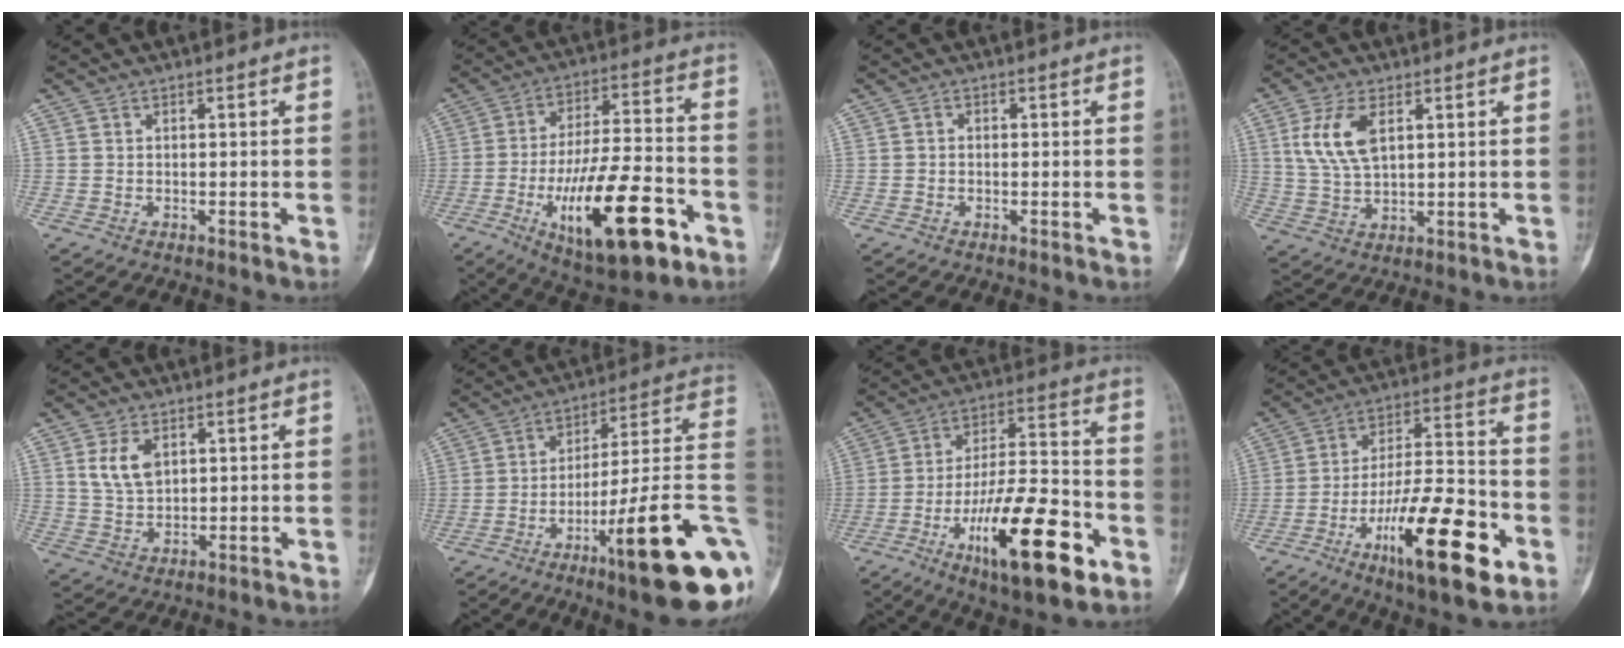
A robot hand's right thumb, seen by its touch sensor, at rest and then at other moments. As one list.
[{"total": 22.0, "force": [-8.8, 7.7, 18.6], "torque": [-0.314, 0.032, -0.132]}, {"total": 0.6, "force": [-0.1, 0.5, 0.3], "torque": [0.001, 0.003, -0.007]}, {"total": 8.8, "force": [3.1, 4.4, 7.0], "torque": [-0.141, -0.006, 0.065]}, {"total": 6.0, "force": [2.3, 3.6, 4.1], "torque": [-0.066, -0.007, 0.052]}, {"total": 24.5, "force": [-8.7, 4.1, 22.5], "torque": [-0.263, 0.042, -0.124]}, {"total": 22.3, "force": [-9.7, 7.0, 18.9], "torque": [-0.316, 0.044, -0.152]}, {"total": 22.0, "force": [-9.4, 6.6, 18.7], "torque": [-0.309, 0.045, -0.149]}]